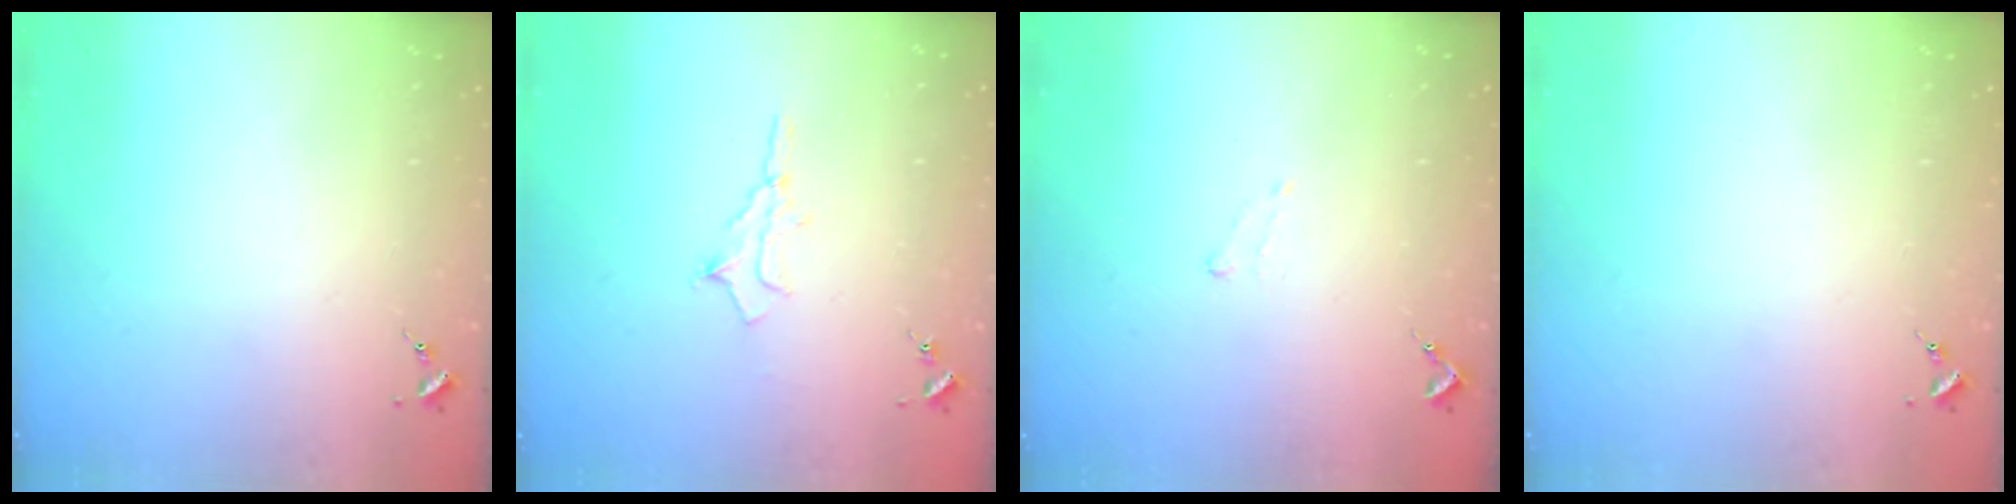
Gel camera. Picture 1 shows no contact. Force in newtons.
{"total": 6.2, "press": 6.1, "slide": 0.8}
{"total": 3.8, "press": 3.8, "slide": 0.5}
{"total": 0.0}